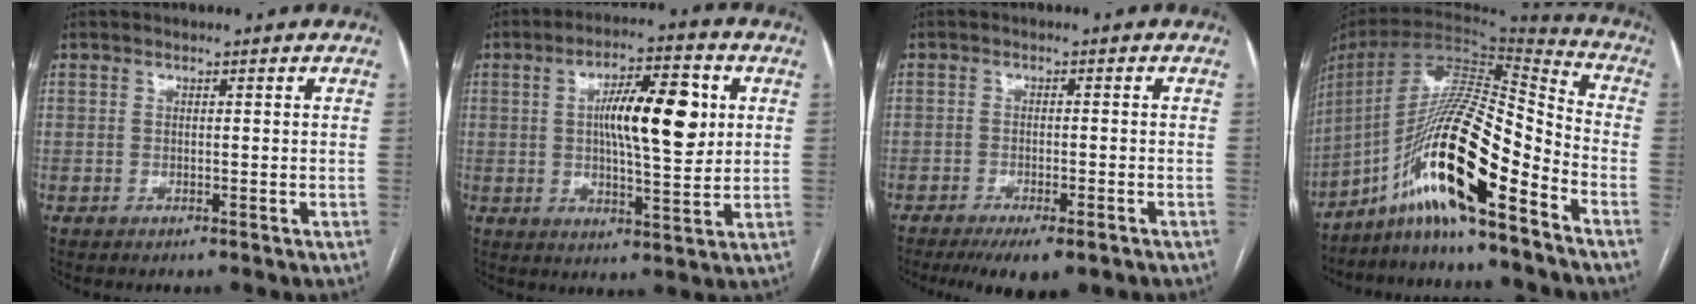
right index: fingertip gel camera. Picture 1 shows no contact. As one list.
[{"total": 12.0, "force": [2.3, 3.0, 11.4], "torque": [-0.191, 0.015, 0.036]}, {"total": 7.2, "force": [-5.1, 2.0, 4.7], "torque": [-0.066, -0.012, -0.075]}, {"total": 18.3, "force": [-10.5, 1.6, 14.9], "torque": [-0.296, 0.002, -0.194]}]